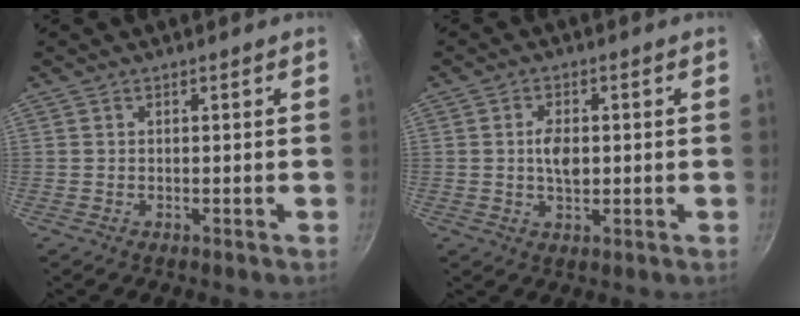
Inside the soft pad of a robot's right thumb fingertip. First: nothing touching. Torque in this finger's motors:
{"motor_torque": [0.50, 1.29, 0.50, -0.37, 0.11]}